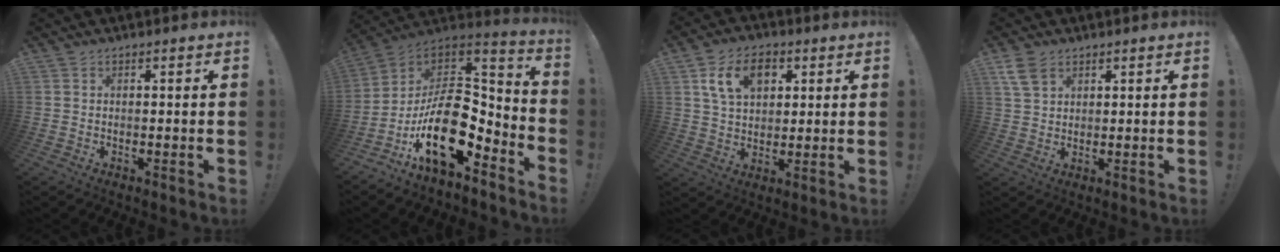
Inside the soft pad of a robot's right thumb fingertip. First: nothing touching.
{"total": 22.5, "force": [-5.1, 12.8, 17.8], "torque": [-0.304, 0.028, -0.075]}
{"total": 11.9, "force": [5.2, 7.9, 7.2], "torque": [-0.106, -0.006, 0.097]}
{"total": 6.4, "force": [3.6, 4.2, 3.2], "torque": [-0.058, -0.004, 0.073]}